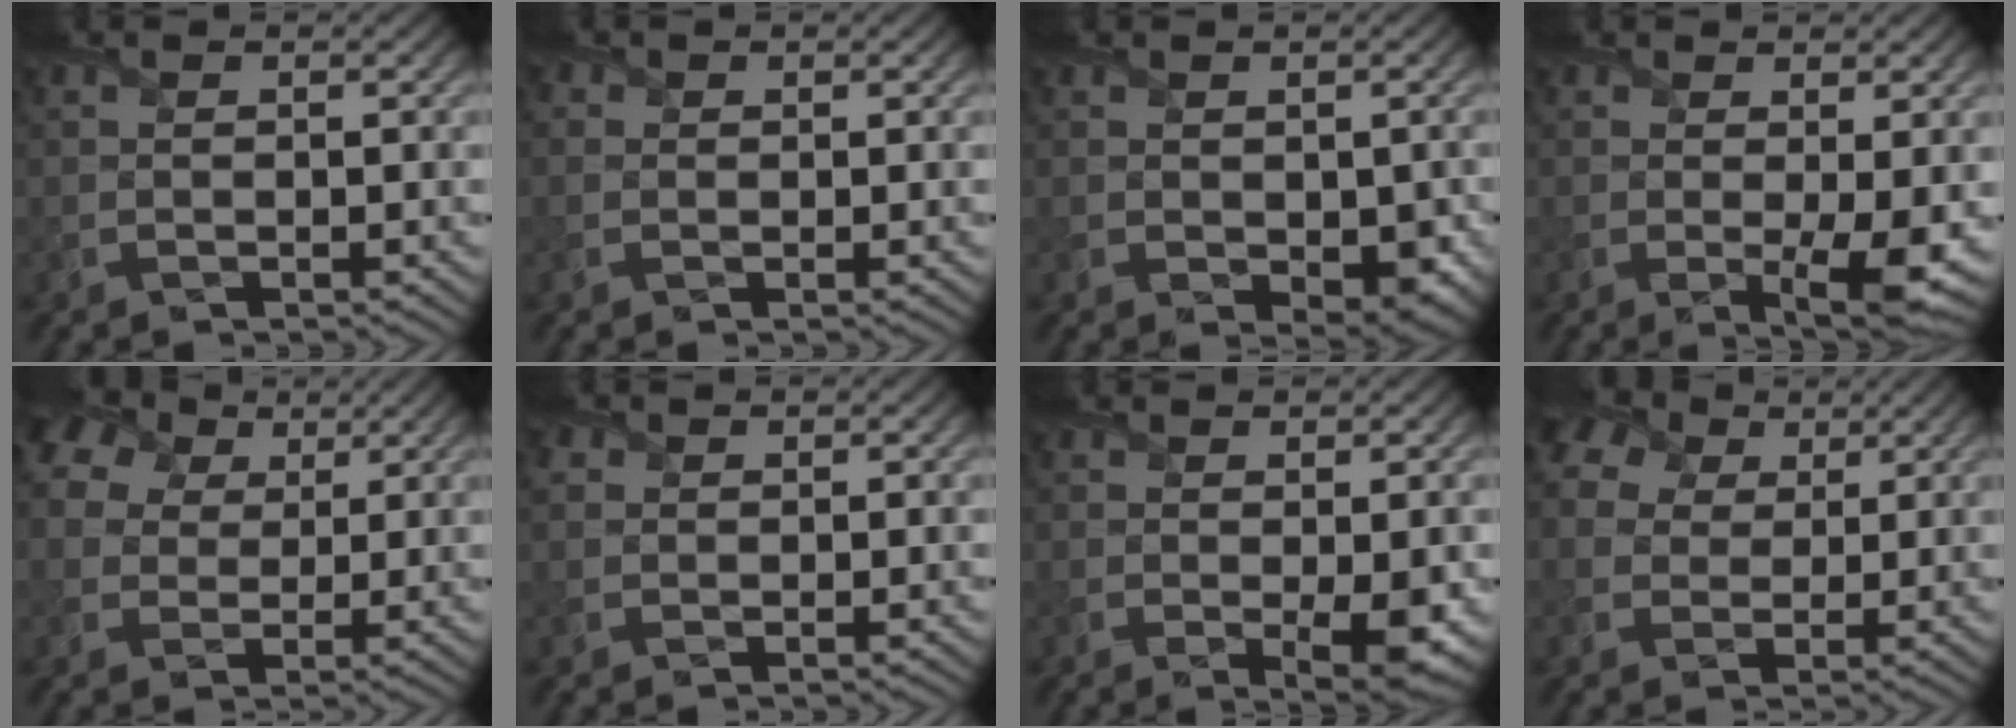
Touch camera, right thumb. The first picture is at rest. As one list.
[{"total": 1.0, "force": [0.2, 1.0, 0.1], "torque": [0.000, -0.001, 0.002]}, {"total": 4.3, "force": [-0.8, 2.7, 3.2], "torque": [-0.055, -0.022, 0.002]}, {"total": 3.9, "force": [-0.2, 0.8, 3.8], "torque": [-0.068, -0.011, 0.000]}, {"total": 9.7, "force": [5.1, 6.7, 4.8], "torque": [-0.149, 0.037, 0.076]}, {"total": 1.6, "force": [0.7, 1.4, 0.3], "torque": [-0.011, 0.002, 0.013]}, {"total": 3.7, "force": [-0.4, 1.3, 3.4], "torque": [-0.059, -0.012, -0.001]}, {"total": 8.2, "force": [4.2, 5.7, 4.1], "torque": [-0.130, 0.028, 0.060]}]